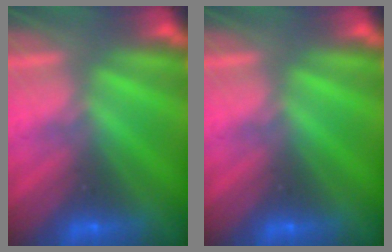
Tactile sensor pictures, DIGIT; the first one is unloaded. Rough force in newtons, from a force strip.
{"total": 0.0}